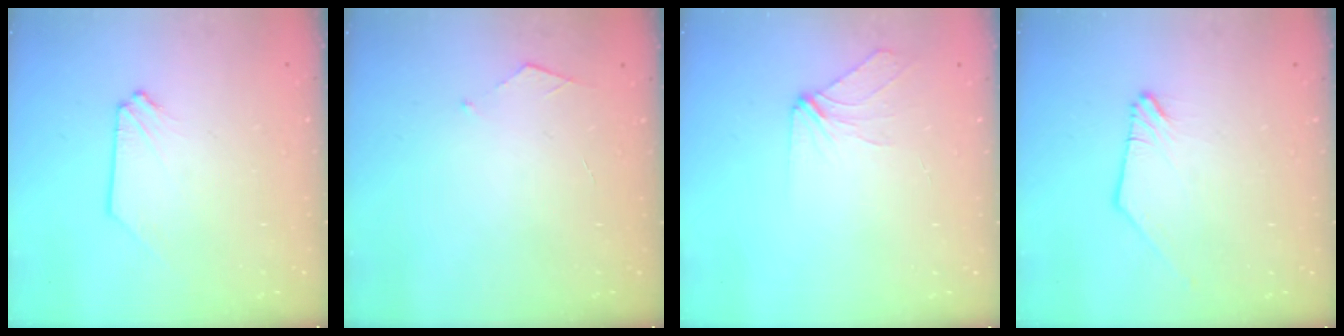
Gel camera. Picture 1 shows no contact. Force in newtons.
{"total": 3.7, "press": 3.7, "slide": 0.5}
{"total": 4.9, "press": 4.8, "slide": 1.0}
{"total": 0.0}